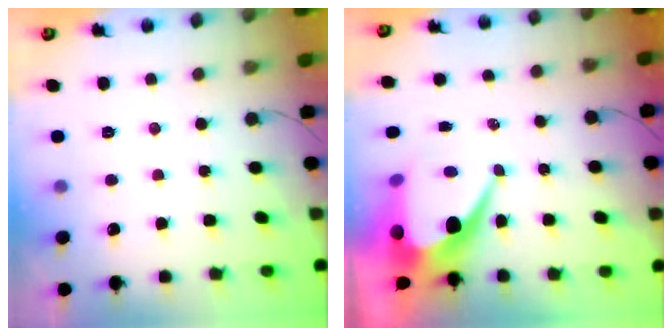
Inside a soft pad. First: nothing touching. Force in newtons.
{"total": 11.2, "press": 11.1, "slide": 1.0}